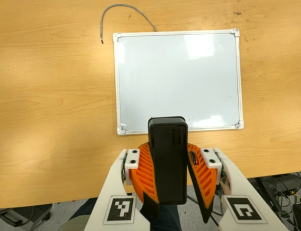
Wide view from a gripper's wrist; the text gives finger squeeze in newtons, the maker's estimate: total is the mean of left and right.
{"total": 10.9, "left": 10.9, "right": 10.9}